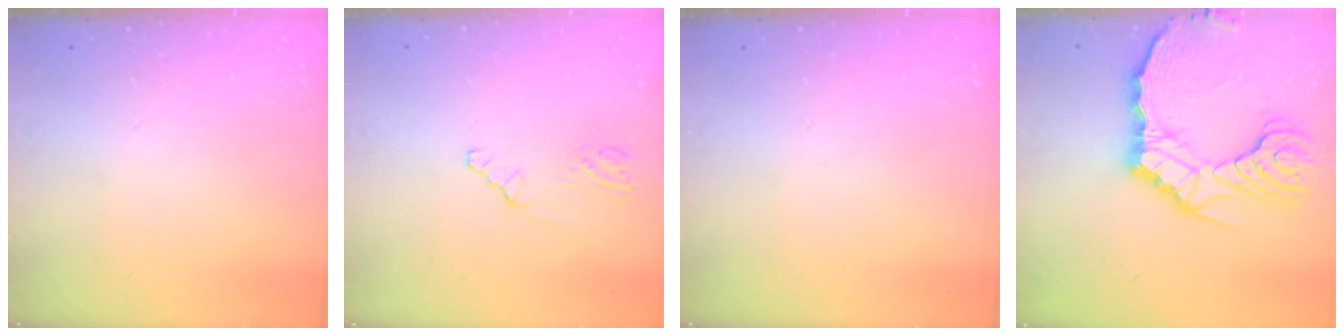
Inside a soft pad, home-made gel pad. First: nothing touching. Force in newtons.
{"total": 0.9, "press": 0.8, "slide": 0.2}
{"total": 0.0}
{"total": 17.7, "press": 17.5, "slide": 2.2}